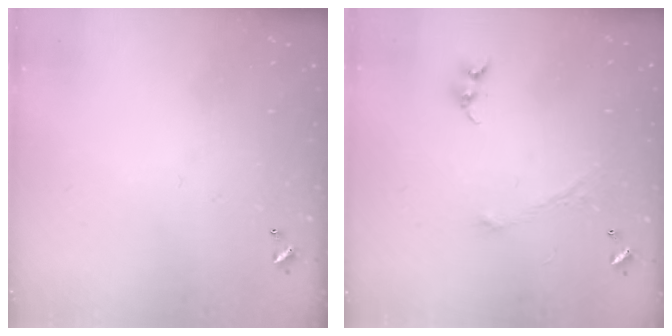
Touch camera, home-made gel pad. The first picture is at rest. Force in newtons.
{"total": 1.1, "press": 1.0, "slide": 0.6}